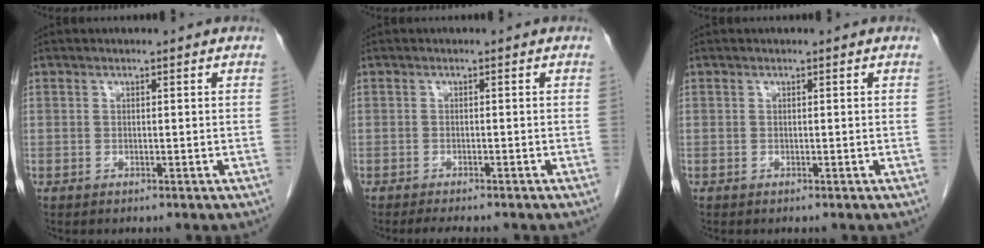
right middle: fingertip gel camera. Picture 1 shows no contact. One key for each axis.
{"total": 4.1, "fx": -3.5, "fy": 0.6, "fz": 2.1, "tx": -0.028, "ty": -0.009, "tz": -0.045}
{"total": 0.0}